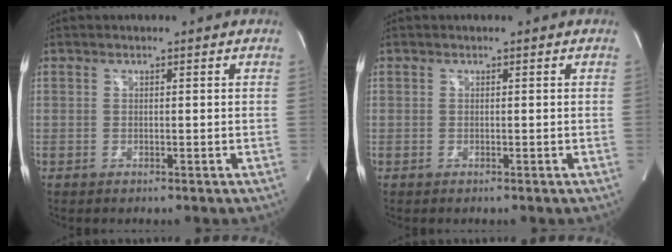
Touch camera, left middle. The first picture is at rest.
{"total": 0.0}